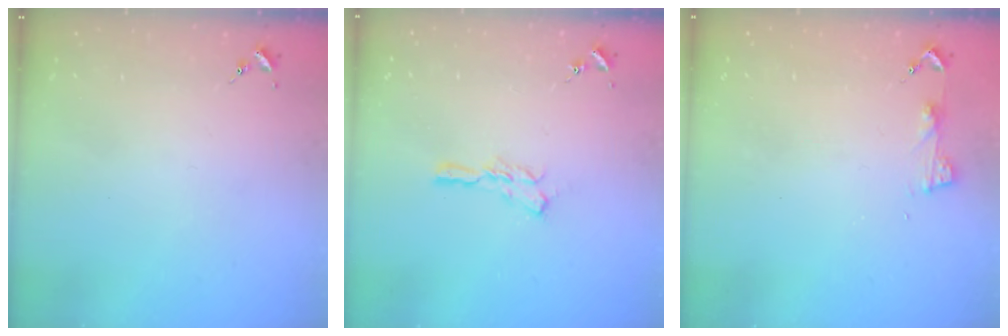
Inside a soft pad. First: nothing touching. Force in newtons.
{"total": 7.5, "press": 7.5, "slide": 0.3}
{"total": 4.4, "press": 4.4, "slide": 0.5}